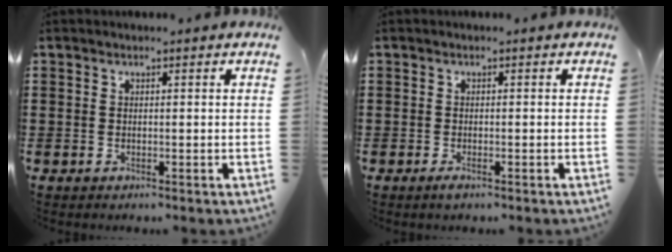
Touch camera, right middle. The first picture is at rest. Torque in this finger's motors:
{"motor_torque": [1.31, 0.65, 0.09, 0.06]}